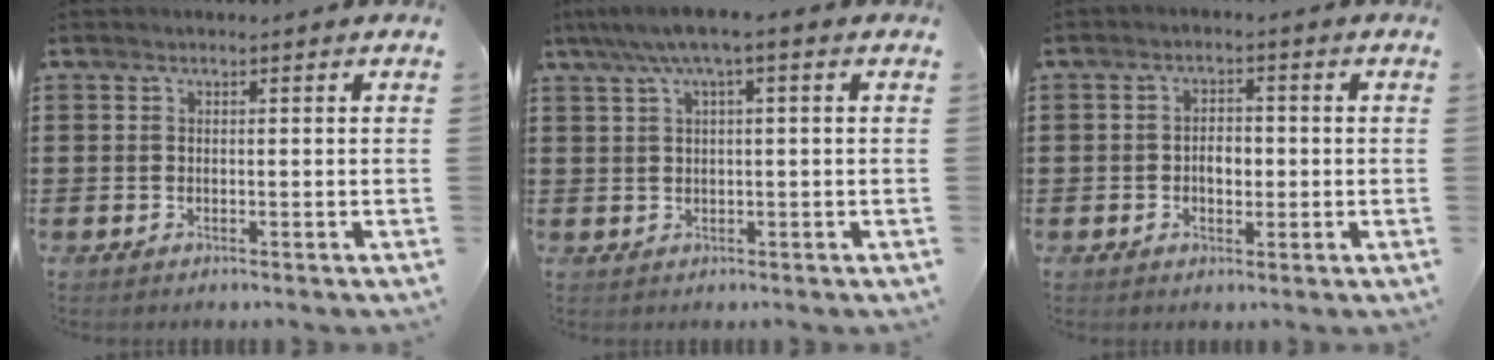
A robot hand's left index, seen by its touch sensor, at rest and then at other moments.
{"total": 3.3, "force": [0.7, 0.4, 3.2], "torque": [-0.061, 0.003, 0.009]}
{"total": 3.0, "force": [-0.6, 1.7, 2.5], "torque": [-0.041, 0.002, -0.015]}